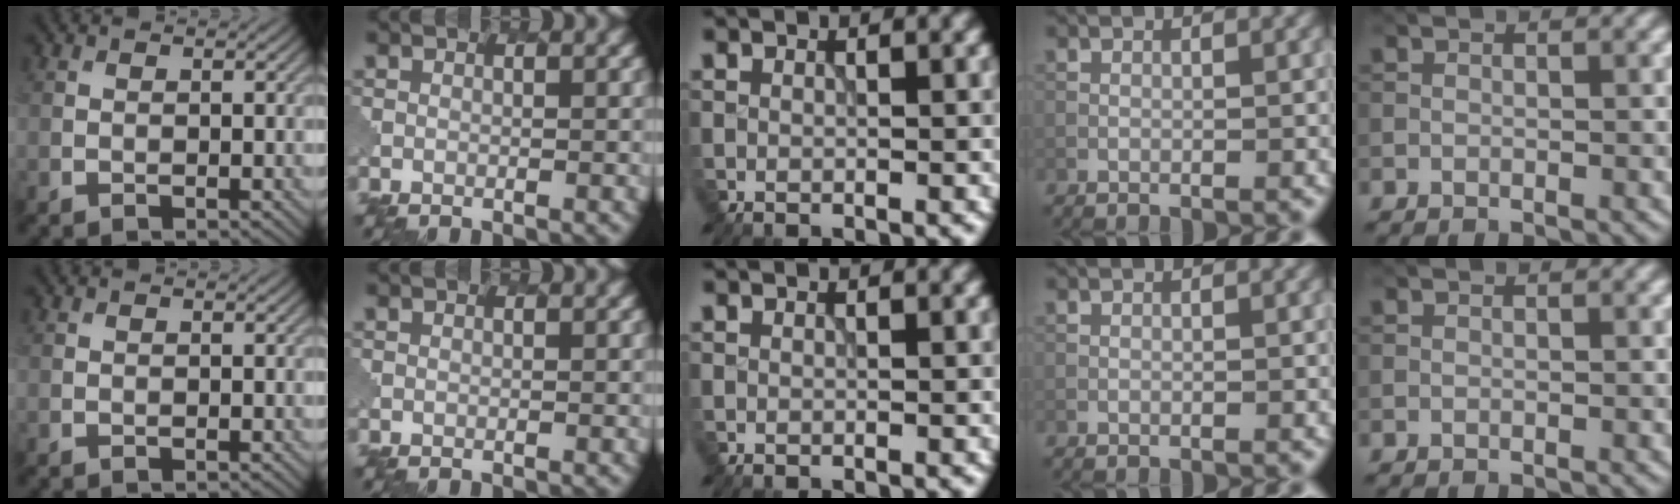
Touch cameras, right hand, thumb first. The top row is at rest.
{}